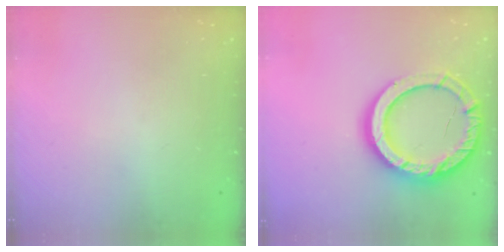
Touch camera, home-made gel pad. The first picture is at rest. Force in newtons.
{"total": 19.7, "press": 19.6, "slide": 1.7}